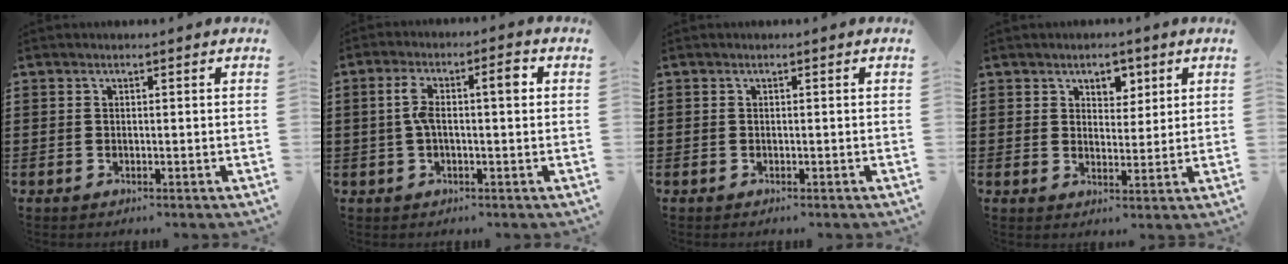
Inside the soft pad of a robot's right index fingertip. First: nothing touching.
{"total": 5.8, "force": [0.5, 1.7, 5.5], "torque": [-0.105, 0.013, 0.003]}
{"total": 0.0}
{"total": 3.5, "force": [2.3, 2.4, 1.0], "torque": [-0.026, 0.010, 0.039]}